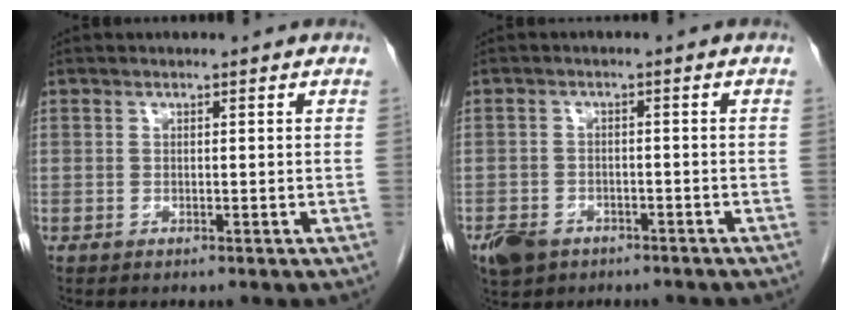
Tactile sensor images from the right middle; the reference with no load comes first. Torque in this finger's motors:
{"motor_torque": [0.33, -0.27, 0.02, 0.02]}